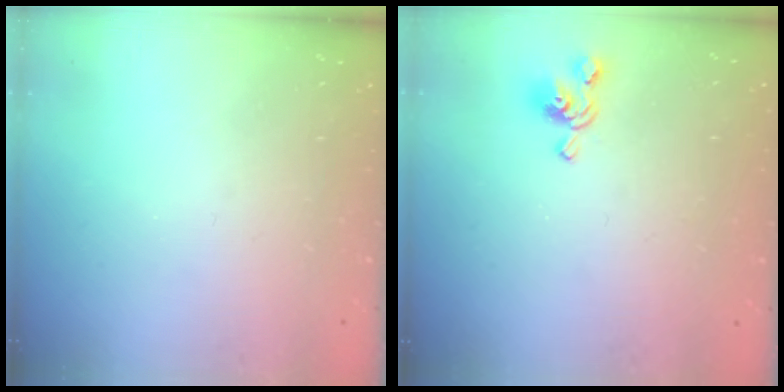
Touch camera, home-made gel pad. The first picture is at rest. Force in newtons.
{"total": 2.8, "press": 2.6, "slide": 0.8}